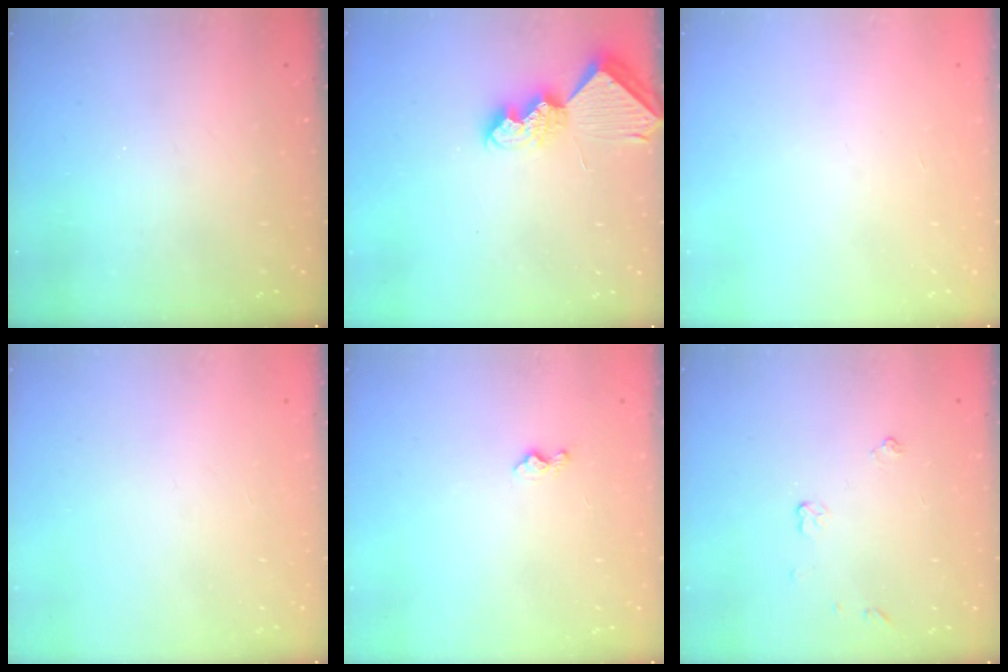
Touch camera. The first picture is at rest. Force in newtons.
{"total": 8.3, "press": 8.3, "slide": 0.7}
{"total": 0.0}
{"total": 0.0}
{"total": 3.7, "press": 3.7, "slide": 0.4}
{"total": 3.8, "press": 3.8, "slide": 0.6}